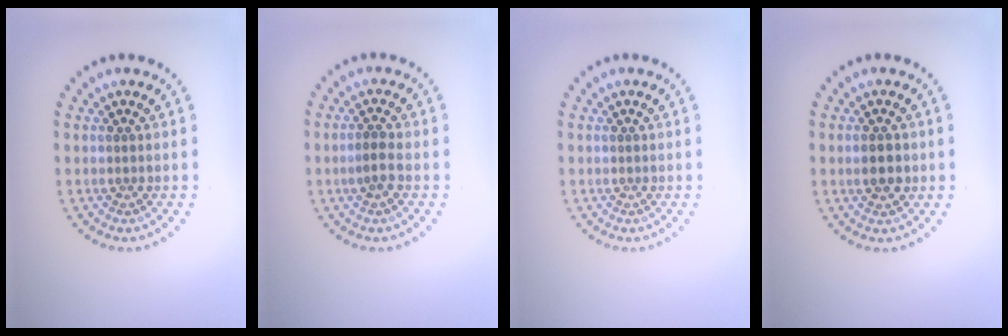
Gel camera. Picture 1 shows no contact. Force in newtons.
{"total": 1.7, "press": 1.6, "slide": 0.5}
{"total": 0.0}
{"total": 2.4, "press": 2.4, "slide": 0.1}